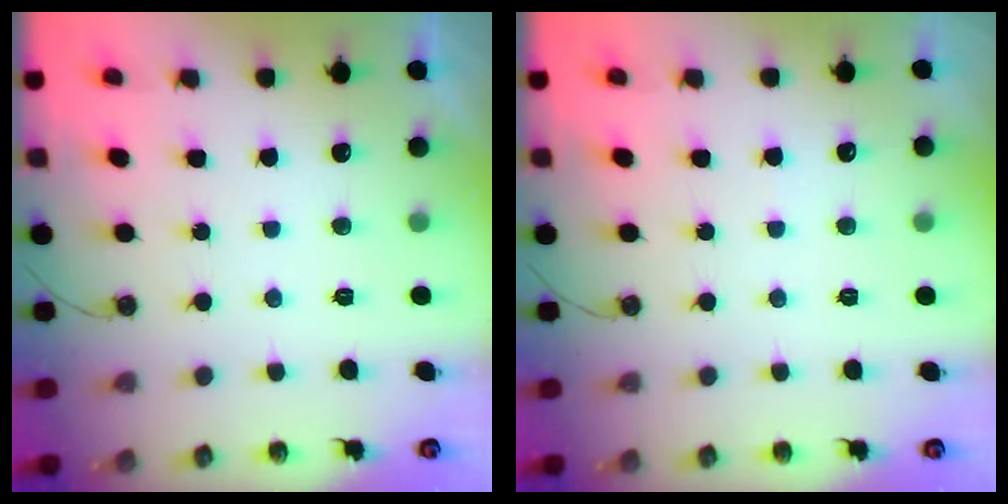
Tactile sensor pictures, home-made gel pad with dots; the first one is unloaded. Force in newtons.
{"total": 2.5, "press": 2.4, "slide": 0.4}